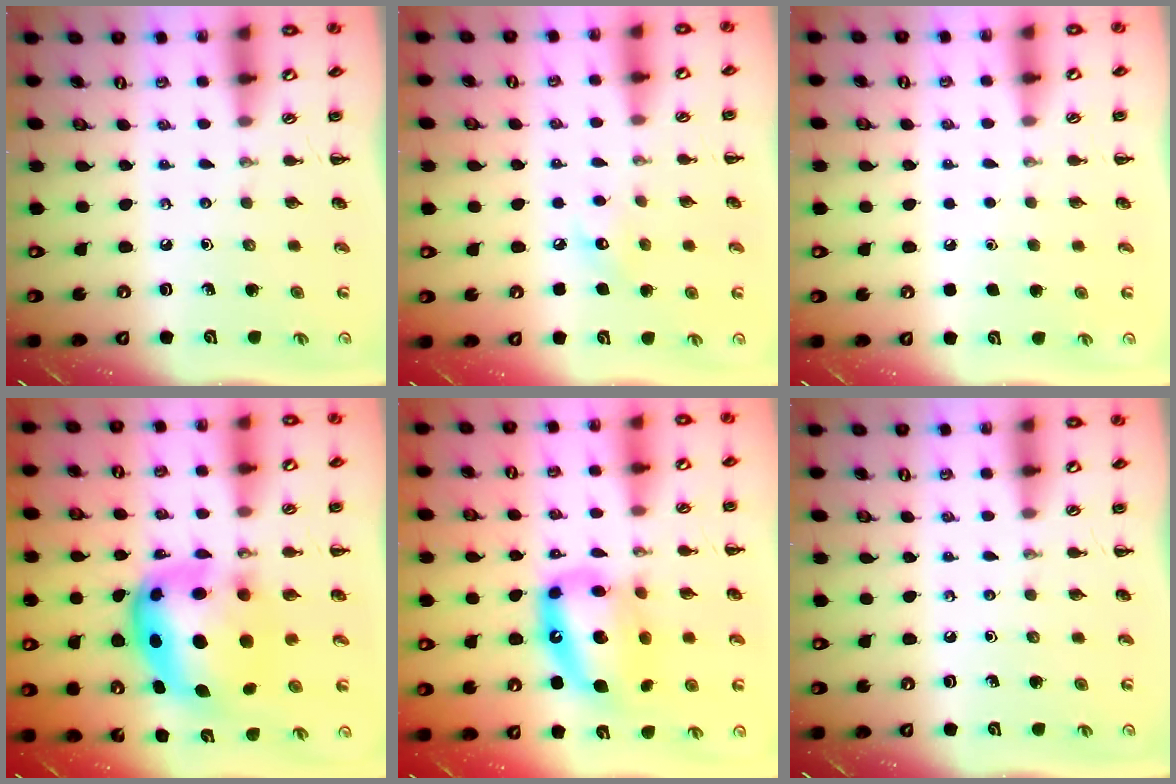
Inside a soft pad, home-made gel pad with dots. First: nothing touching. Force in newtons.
{"total": 5.9, "press": 5.7, "slide": 1.2}
{"total": 1.8, "press": 1.7, "slide": 0.1}
{"total": 10.2, "press": 9.8, "slide": 2.8}
{"total": 15.6, "press": 15.1, "slide": 3.9}
{"total": 0.0}